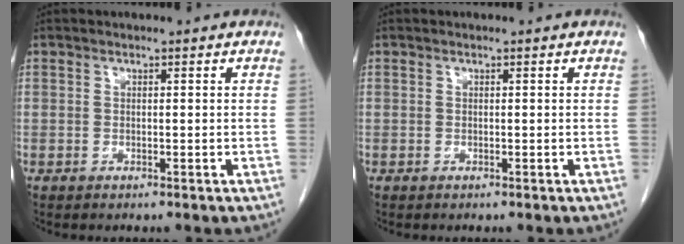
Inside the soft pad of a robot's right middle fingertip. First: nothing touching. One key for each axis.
{"total": 0.0}